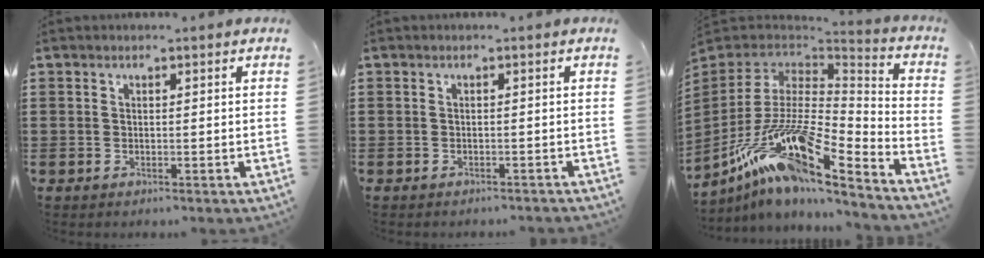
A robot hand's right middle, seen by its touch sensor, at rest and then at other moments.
{"total": 0.7, "force": [-0.7, 0.1, 0.1], "torque": [-0.003, 0.000, -0.014]}
{"total": 16.2, "force": [-9.5, 4.9, 12.2], "torque": [-0.261, 0.009, -0.187]}